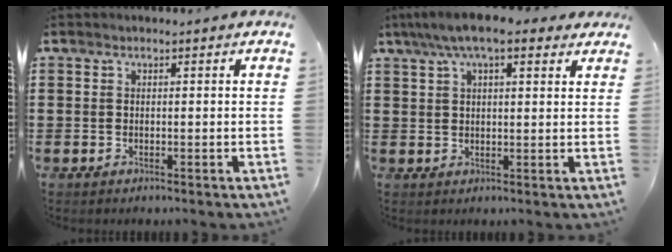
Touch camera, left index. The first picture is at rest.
{"total": 7.3, "force": [5.0, 2.1, 4.9], "torque": [-0.106, 0.006, 0.090]}